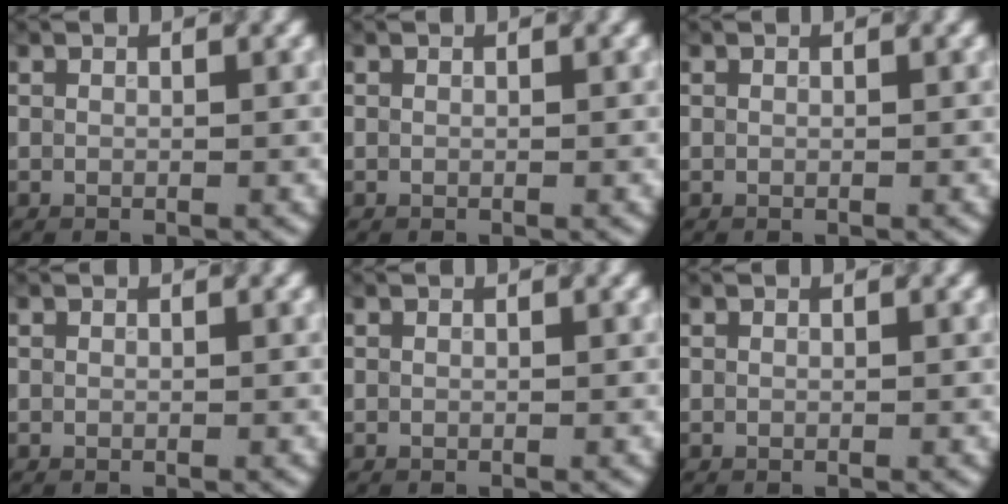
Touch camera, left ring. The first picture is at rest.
{"total": 0.0}
{"total": 0.0}
{"total": 0.0}
{"total": 0.0}
{"total": 0.0}